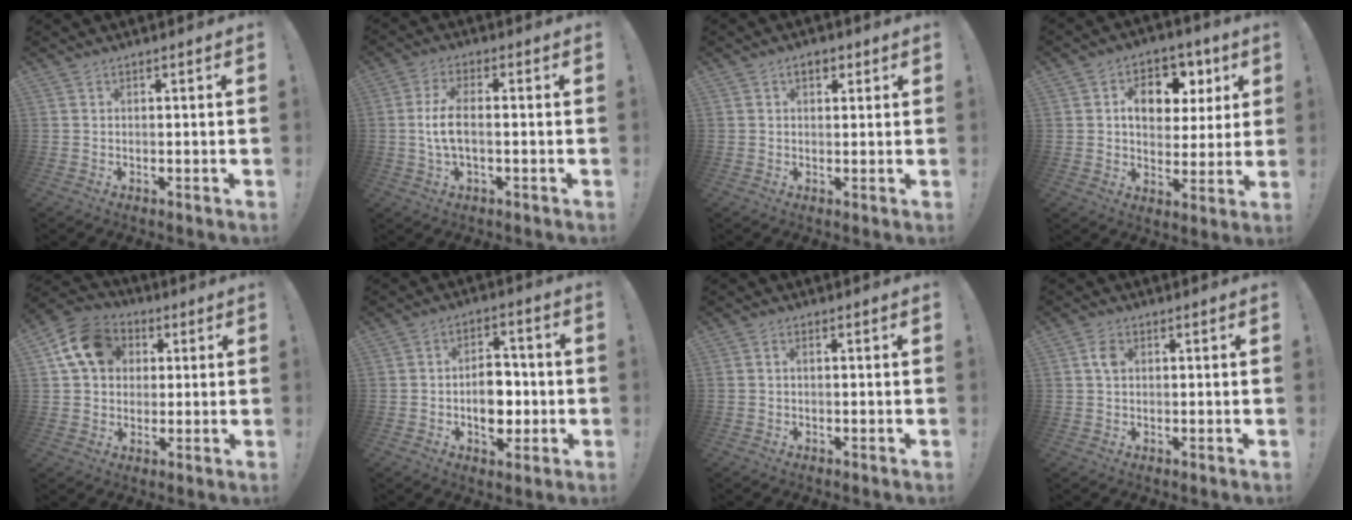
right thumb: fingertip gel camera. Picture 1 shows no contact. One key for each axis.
{"total": 7.1, "fx": -0.7, "fy": 2.5, "fz": 6.6, "tx": -0.140, "ty": -0.004, "tz": -0.014}
{"total": 3.6, "fx": 1.5, "fy": 2.1, "fz": 2.5, "tx": -0.035, "ty": 0.001, "tz": 0.025}
{"total": 11.7, "fx": 4.1, "fy": 8.6, "fz": 6.9, "tx": -0.087, "ty": -0.018, "tz": 0.076}
{"total": 14.1, "fx": 4.9, "fy": 11.1, "fz": 7.2, "tx": -0.104, "ty": -0.007, "tz": 0.099}
{"total": 10.1, "fx": -1.6, "fy": 7.1, "fz": 7.0, "tx": -0.088, "ty": 0.014, "tz": -0.024}
{"total": 1.1, "fx": 0.0, "fy": 0.7, "fz": 0.9, "tx": -0.019, "ty": 0.003, "tz": 0.001}
{"total": 3.2, "fx": 0.8, "fy": 2.1, "fz": 2.3, "tx": -0.030, "ty": 0.000, "tz": 0.011}